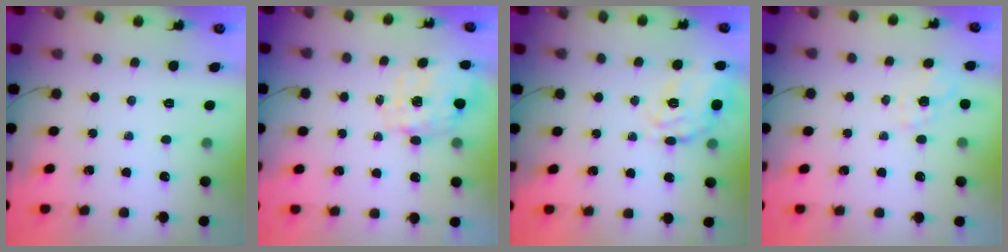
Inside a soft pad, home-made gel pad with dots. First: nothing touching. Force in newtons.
{"total": 2.9, "press": 2.7, "slide": 0.9}
{"total": 14.3, "press": 14.1, "slide": 2.7}
{"total": 2.1, "press": 1.7, "slide": 1.1}